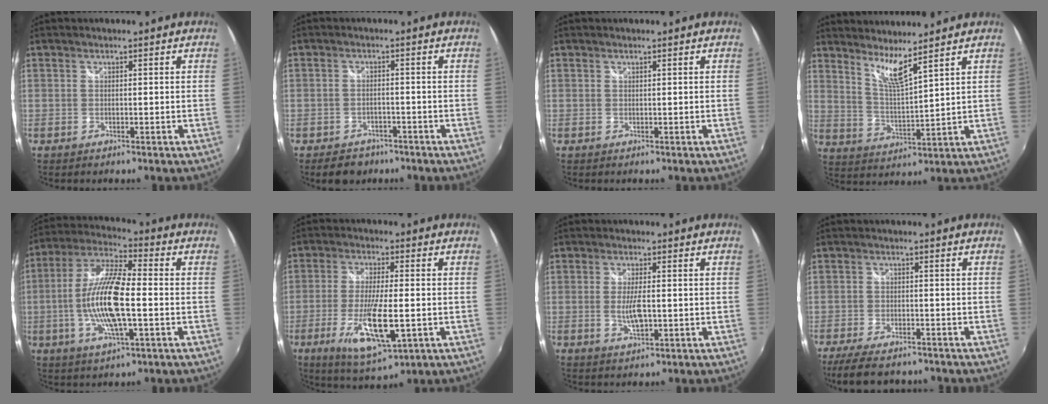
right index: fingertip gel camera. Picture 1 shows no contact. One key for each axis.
{"total": 5.9, "fx": -4.4, "fy": 3.4, "fz": 2.1, "tx": -0.052, "ty": -0.007, "tz": -0.059}
{"total": 0.0}
{"total": 6.4, "fx": 5.2, "fy": -0.4, "fz": 3.8, "tx": -0.066, "ty": -0.011, "tz": 0.098}
{"total": 15.7, "fx": -2.5, "fy": 4.0, "fz": 15.0, "tx": -0.298, "ty": -0.003, "tz": -0.050}
{"total": 13.4, "fx": -4.2, "fy": 3.1, "fz": 12.4, "tx": -0.245, "ty": -0.029, "tz": -0.071}
{"total": 4.9, "fx": -0.7, "fy": 1.5, "fz": 4.6, "tx": -0.089, "ty": -0.007, "tz": -0.011}
{"total": 10.0, "fx": -8.2, "fy": 3.1, "fz": 4.9, "tx": -0.118, "ty": -0.024, "tz": -0.137}